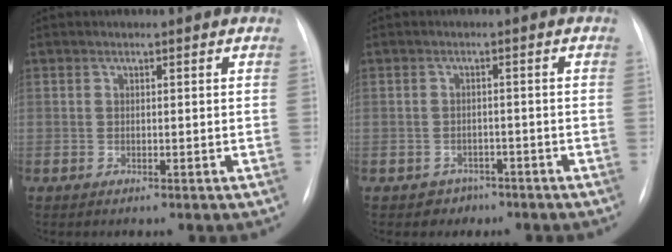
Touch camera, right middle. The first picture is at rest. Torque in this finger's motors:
{"motor_torque": [-0.15, -0.07, 0.14, 0.01]}